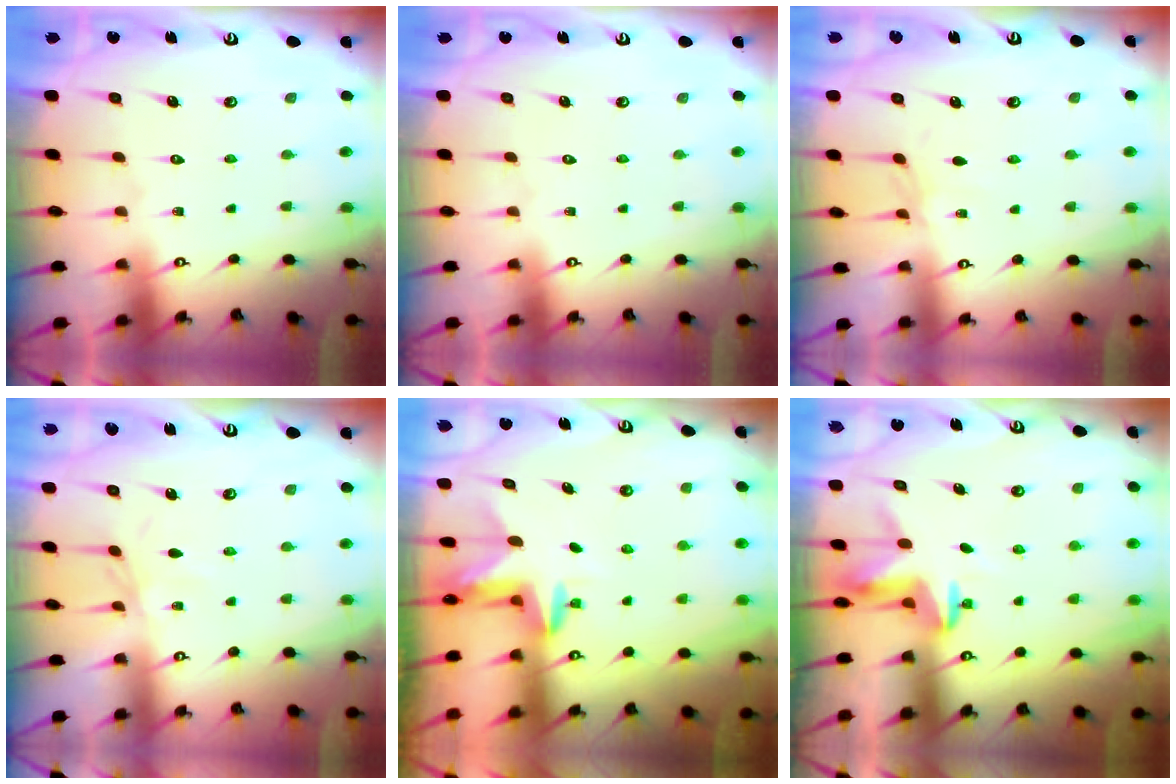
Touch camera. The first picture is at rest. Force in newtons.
{"total": 0.0}
{"total": 2.8, "press": 2.7, "slide": 0.4}
{"total": 2.5, "press": 2.4, "slide": 0.5}
{"total": 2.6, "press": 2.6, "slide": 0.1}
{"total": 4.0, "press": 4.0, "slide": 0.3}